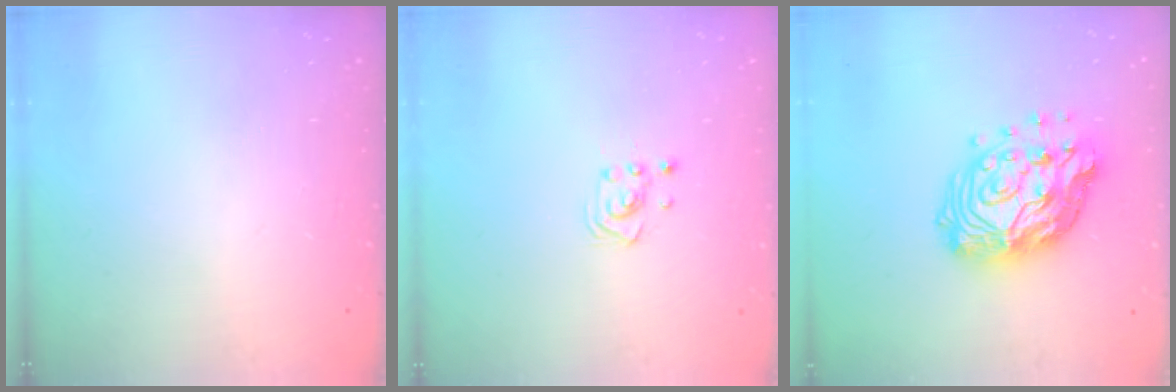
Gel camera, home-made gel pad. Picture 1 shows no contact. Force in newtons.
{"total": 2.8, "press": 2.8, "slide": 0.3}
{"total": 18.3, "press": 18.2, "slide": 1.8}